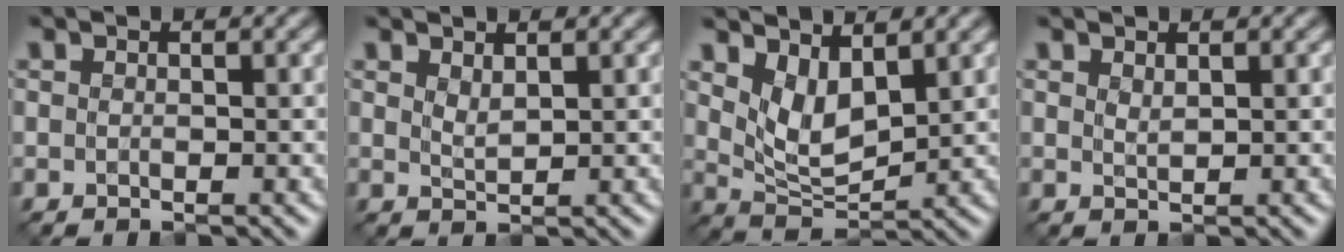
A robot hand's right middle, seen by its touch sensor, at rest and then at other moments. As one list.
[{"total": 1.1, "force": [1.0, 0.1, 0.4], "torque": [-0.008, 0.001, 0.022]}, {"total": 3.6, "force": [2.0, 1.6, 2.5], "torque": [-0.053, -0.010, 0.041]}, {"total": 0.8, "force": [0.8, 0.0, 0.1], "torque": [-0.003, 0.003, 0.017]}]